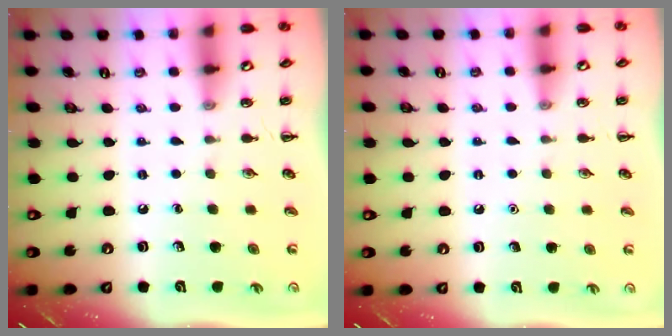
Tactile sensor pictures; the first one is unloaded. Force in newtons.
{"total": 1.5, "press": 1.5, "slide": 0.1}